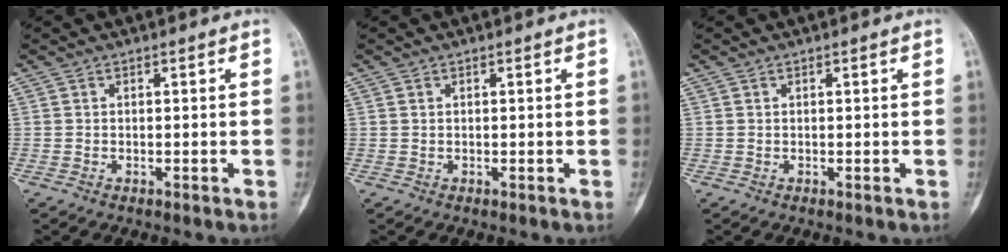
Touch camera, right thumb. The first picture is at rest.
{"total": 0.0}
{"total": 0.0}